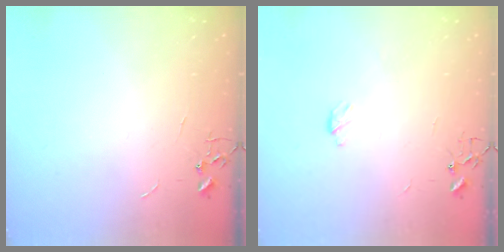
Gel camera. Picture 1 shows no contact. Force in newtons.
{"total": 3.3, "press": 3.2, "slide": 0.4}